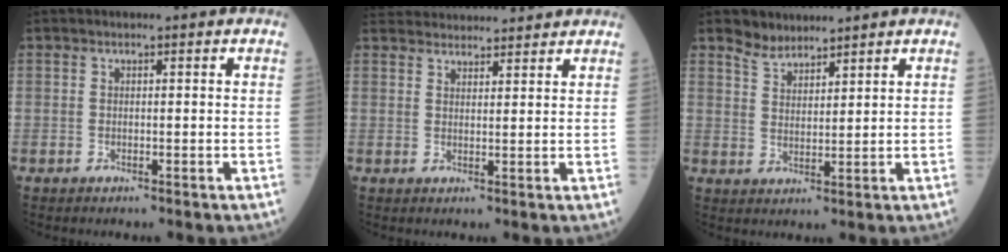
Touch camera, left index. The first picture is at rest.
{"total": 11.4, "force": [11.0, 1.6, 2.5], "torque": [-0.041, 0.034, 0.157]}
{"total": 3.2, "force": [2.9, 1.3, 0.4], "torque": [-0.012, 0.003, 0.057]}